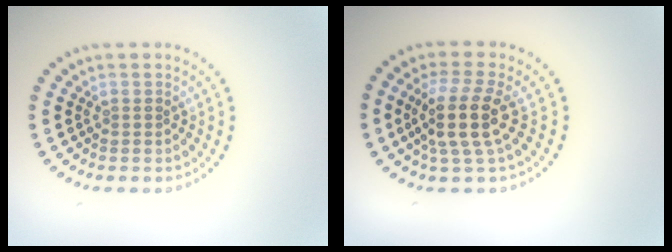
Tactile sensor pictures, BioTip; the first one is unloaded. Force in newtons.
{"total": 4.1, "press": 3.4, "slide": 2.4}